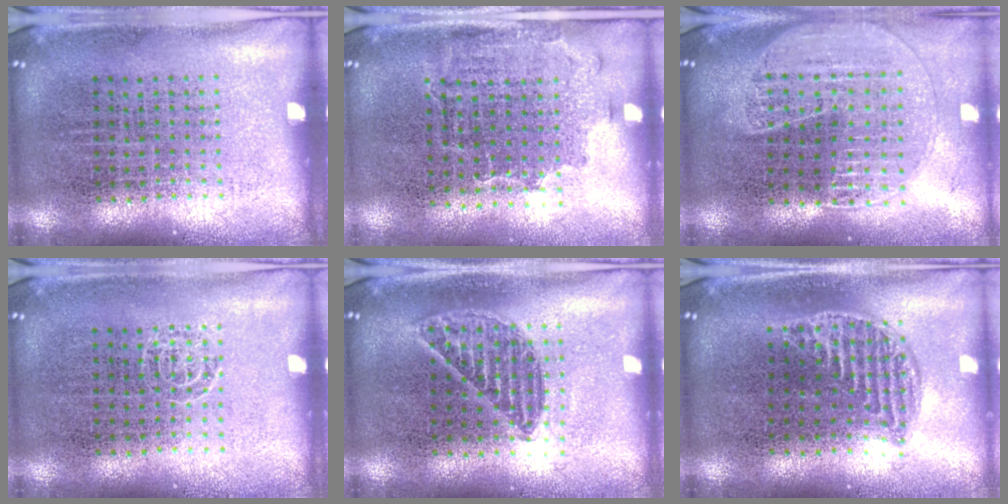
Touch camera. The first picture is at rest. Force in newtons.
{"total": 1.6, "press": 1.3, "slide": 1.0}
{"total": 1.7, "press": 1.5, "slide": 0.6}
{"total": 0.8, "press": 0.8, "slide": 0.1}
{"total": 1.2, "press": 1.1, "slide": 0.5}
{"total": 1.2, "press": 1.0, "slide": 0.6}